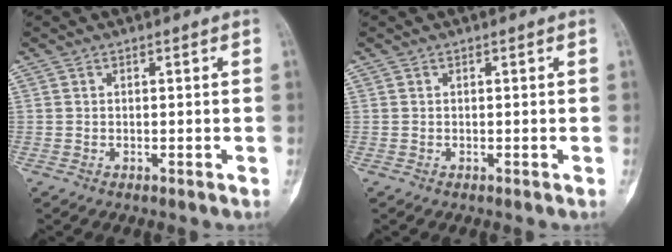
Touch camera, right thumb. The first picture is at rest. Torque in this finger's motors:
{"motor_torque": [0.02, 0.00, 0.03, -0.03, 0.02]}